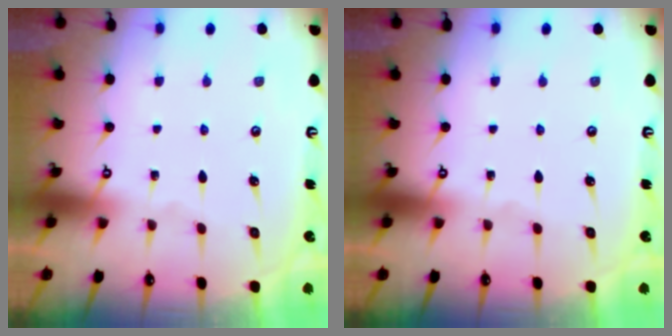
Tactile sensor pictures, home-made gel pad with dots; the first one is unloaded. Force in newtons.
{"total": 0.0}